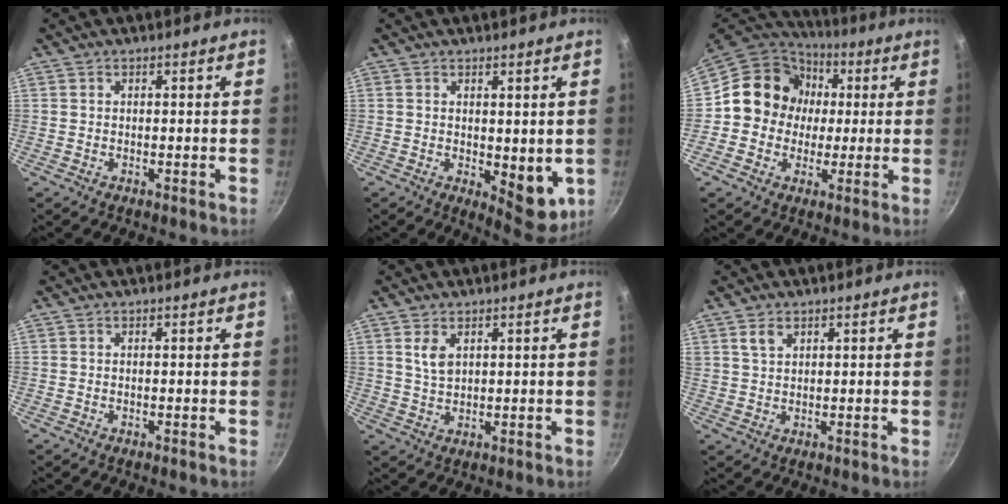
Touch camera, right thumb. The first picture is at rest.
{"total": 7.4, "force": [-0.1, 3.7, 6.4], "torque": [-0.061, -0.015, 0.009]}
{"total": 14.0, "force": [1.1, 12.8, 5.5], "torque": [-0.051, 0.026, -0.001]}
{"total": 0.0}
{"total": 3.8, "force": [1.7, 2.2, 2.6], "torque": [-0.047, -0.010, 0.036]}
{"total": 2.9, "force": [1.7, 1.7, 1.8], "torque": [-0.029, -0.002, 0.035]}